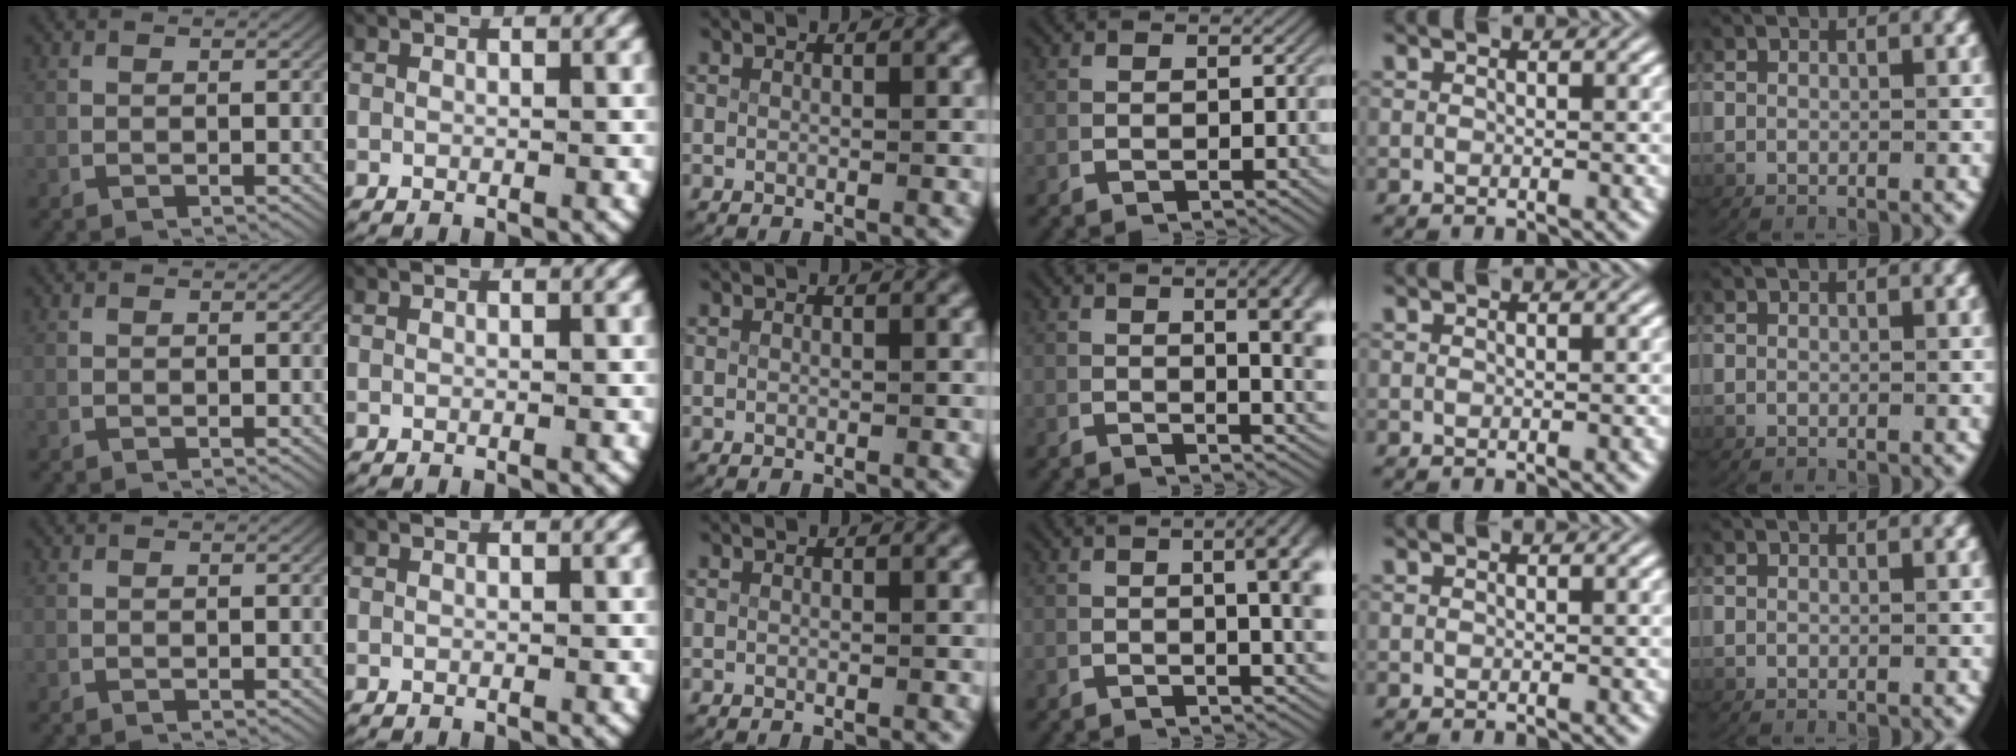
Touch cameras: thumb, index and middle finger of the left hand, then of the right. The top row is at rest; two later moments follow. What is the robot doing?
{"motion": "lift_and_place", "object": "plastic wrap"}